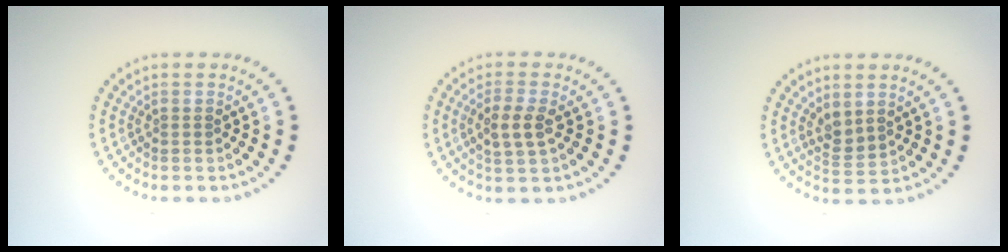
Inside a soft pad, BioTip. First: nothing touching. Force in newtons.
{"total": 2.6, "press": 2.5, "slide": 0.8}
{"total": 2.0, "press": 1.6, "slide": 1.1}